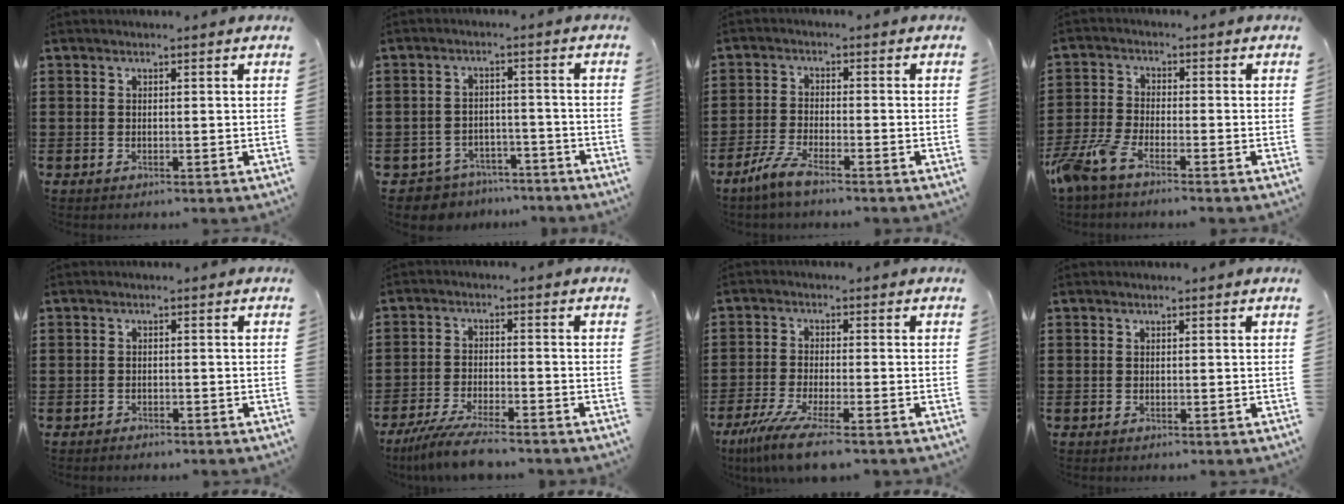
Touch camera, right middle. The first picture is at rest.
{"total": 4.2, "force": [-4.1, 0.9, -0.2], "torque": [-0.014, 0.001, -0.089]}
{"total": 4.1, "force": [-3.3, 0.2, 2.4], "torque": [-0.069, -0.011, -0.068]}
{"total": 5.5, "force": [-4.3, 1.0, 3.3], "torque": [-0.102, -0.017, -0.090]}
{"total": 1.1, "force": [-1.1, 0.2, 0.0], "torque": [-0.003, 0.000, -0.023]}
{"total": 6.3, "force": [-5.5, 0.3, 3.1], "torque": [-0.074, -0.016, -0.106]}
{"total": 6.5, "force": [-4.8, 0.3, 4.4], "torque": [-0.106, -0.024, -0.094]}
{"total": 0.0}